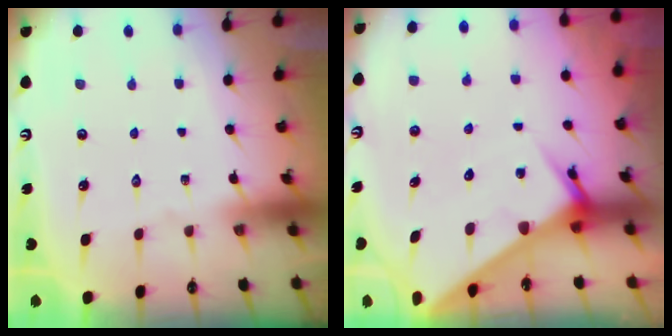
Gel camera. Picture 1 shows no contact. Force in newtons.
{"total": 4.7, "press": 4.7, "slide": 0.3}